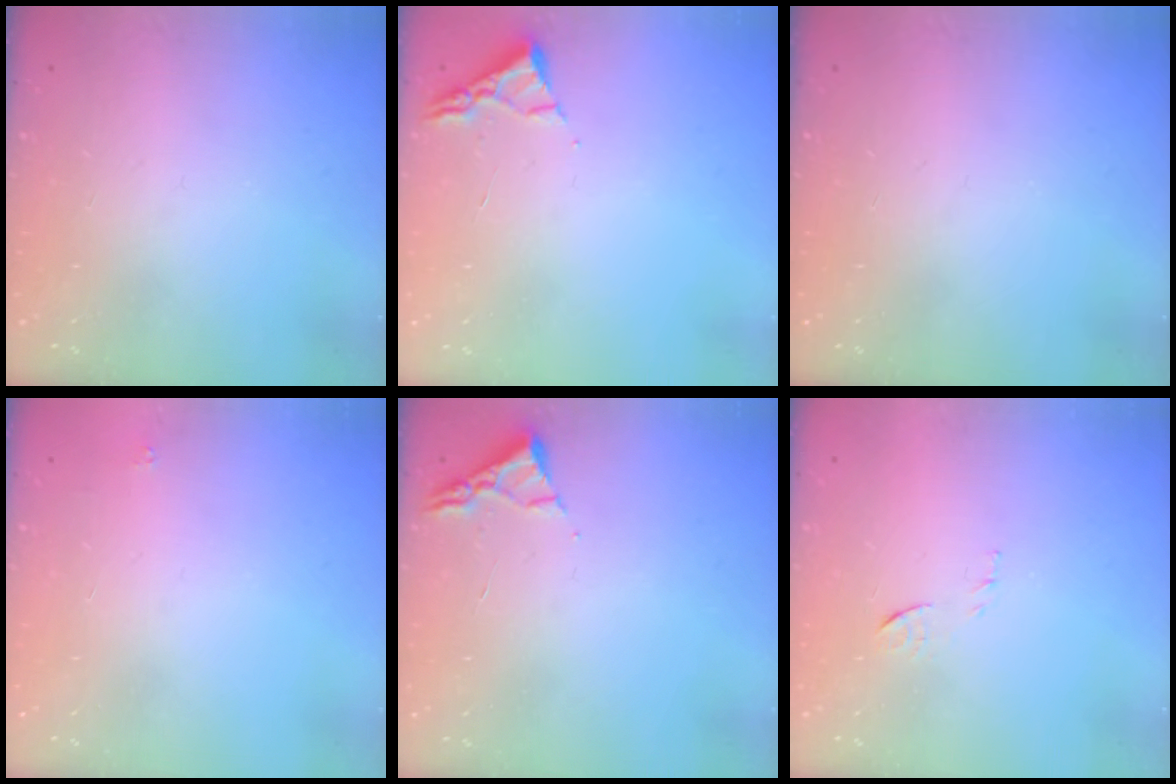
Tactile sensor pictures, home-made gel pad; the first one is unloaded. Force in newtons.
{"total": 3.0, "press": 2.9, "slide": 0.4}
{"total": 0.0}
{"total": 1.8, "press": 1.7, "slide": 0.1}
{"total": 3.0, "press": 2.9, "slide": 0.4}
{"total": 6.9, "press": 6.9, "slide": 0.7}